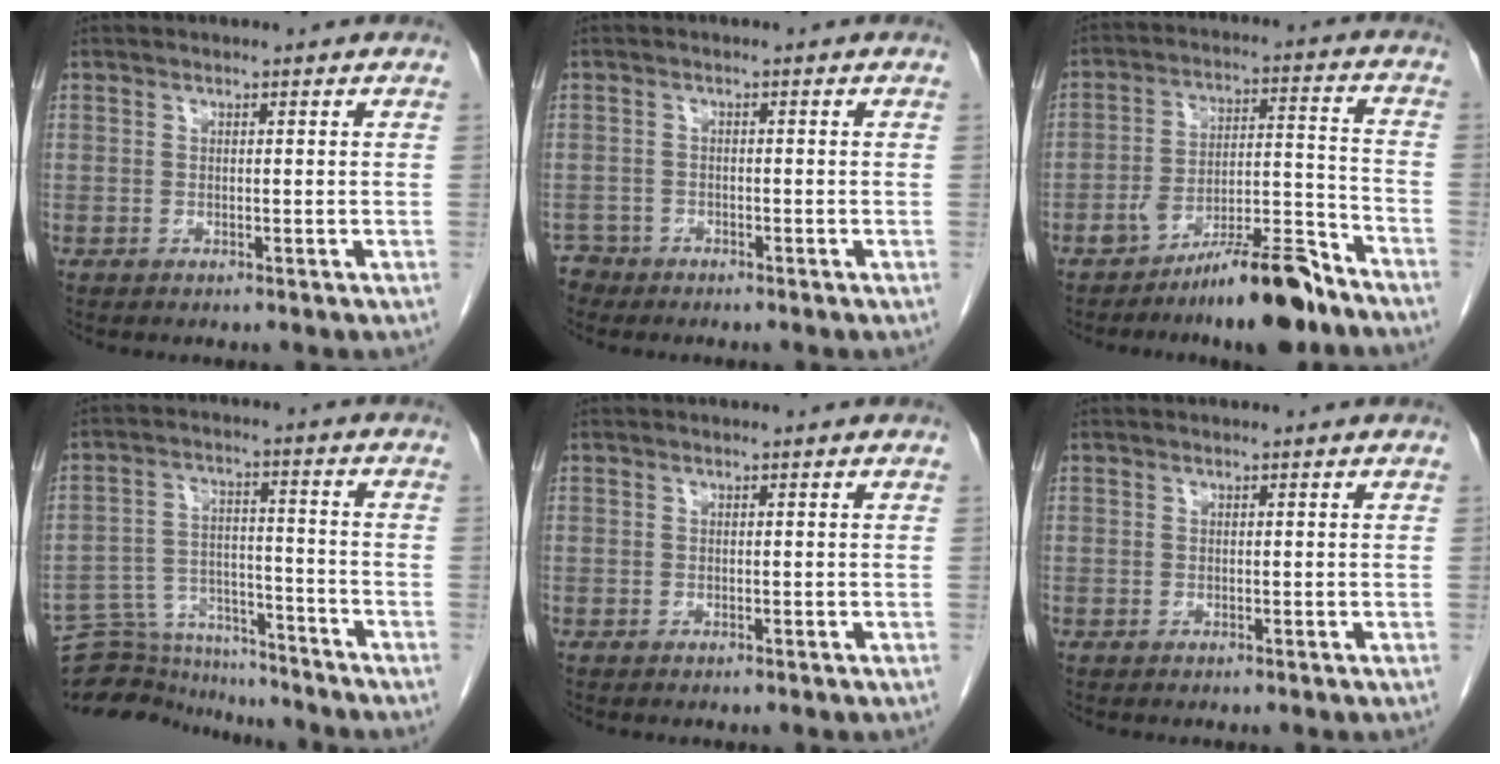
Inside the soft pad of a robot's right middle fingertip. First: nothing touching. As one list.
[{"total": 2.3, "force": [-1.9, 1.0, -0.7], "torque": [0.012, 0.002, -0.036]}, {"total": 12.2, "force": [-9.3, 1.9, 7.7], "torque": [-0.118, 0.021, -0.153]}, {"total": 12.8, "force": [-12.5, 2.3, 1.6], "torque": [-0.026, 0.029, -0.200]}, {"total": 0.0}, {"total": 0.0}]